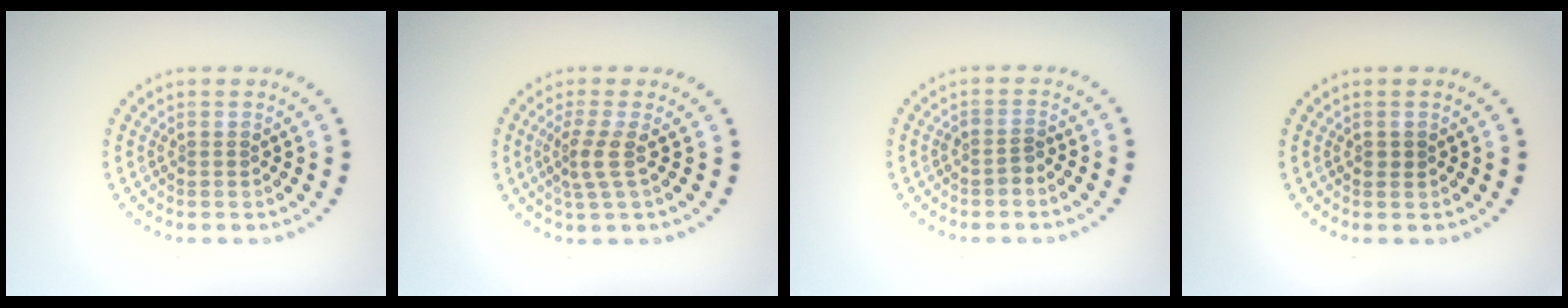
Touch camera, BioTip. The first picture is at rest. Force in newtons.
{"total": 2.2, "press": 1.6, "slide": 1.5}
{"total": 1.0, "press": 0.8, "slide": 0.6}
{"total": 0.8, "press": 0.8, "slide": 0.1}